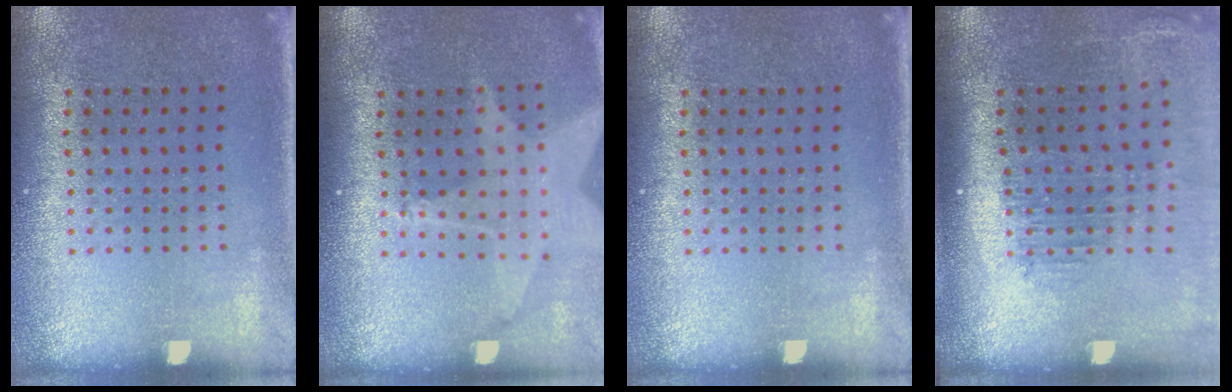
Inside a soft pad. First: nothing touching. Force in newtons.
{"total": 2.0, "press": 1.6, "slide": 1.2}
{"total": 0.0}
{"total": 2.1, "press": 1.7, "slide": 1.2}